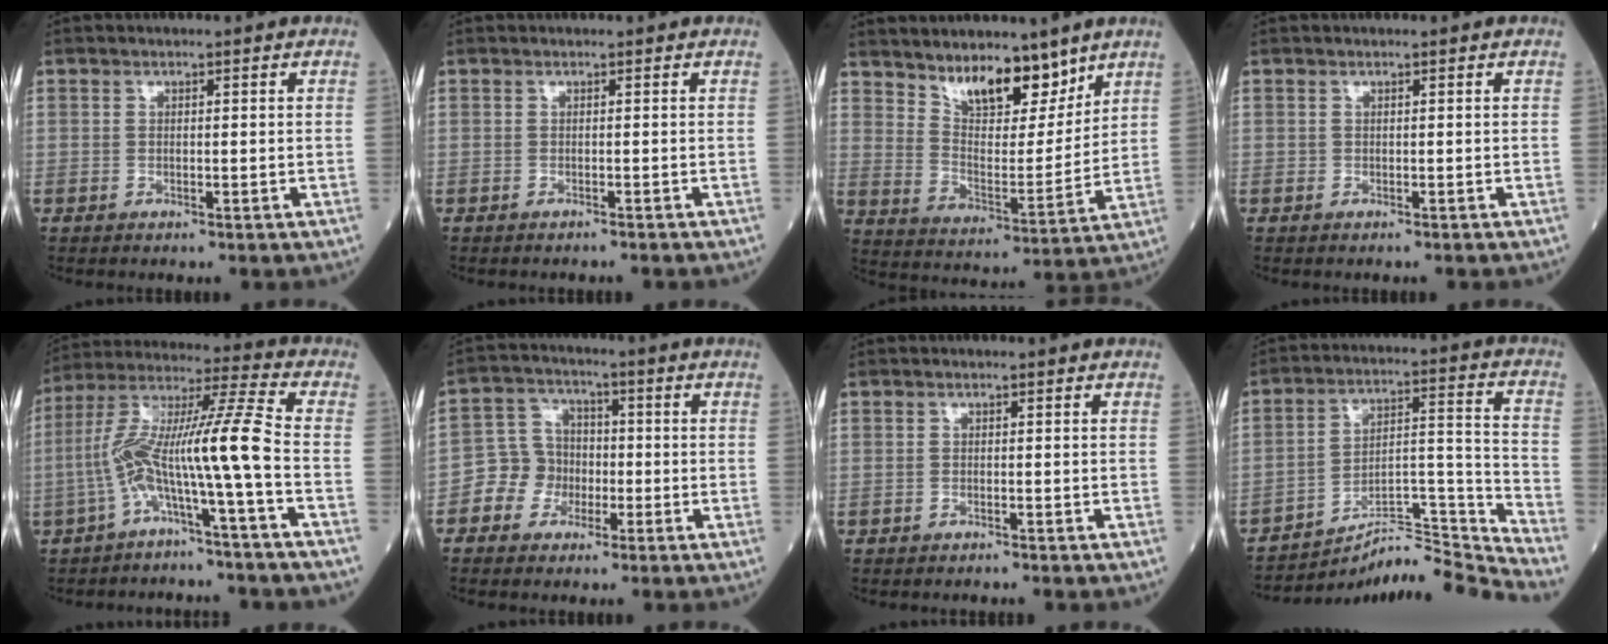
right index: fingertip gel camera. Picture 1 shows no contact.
{"total": 1.4, "force": [-1.2, 0.0, 0.6], "torque": [-0.011, 0.000, -0.014]}
{"total": 10.4, "force": [8.0, 3.5, 5.6], "torque": [-0.094, -0.006, 0.150]}
{"total": 0.0}
{"total": 12.0, "force": [-3.8, -0.9, 11.4], "torque": [-0.220, 0.034, -0.077]}
{"total": 6.0, "force": [-2.6, 5.2, 1.4], "torque": [-0.029, 0.023, -0.052]}
{"total": 1.5, "force": [-1.4, 0.0, 0.5], "torque": [-0.008, 0.000, -0.018]}
{"total": 15.3, "force": [-15.0, -2.3, 2.0], "torque": [-0.012, 0.053, -0.244]}